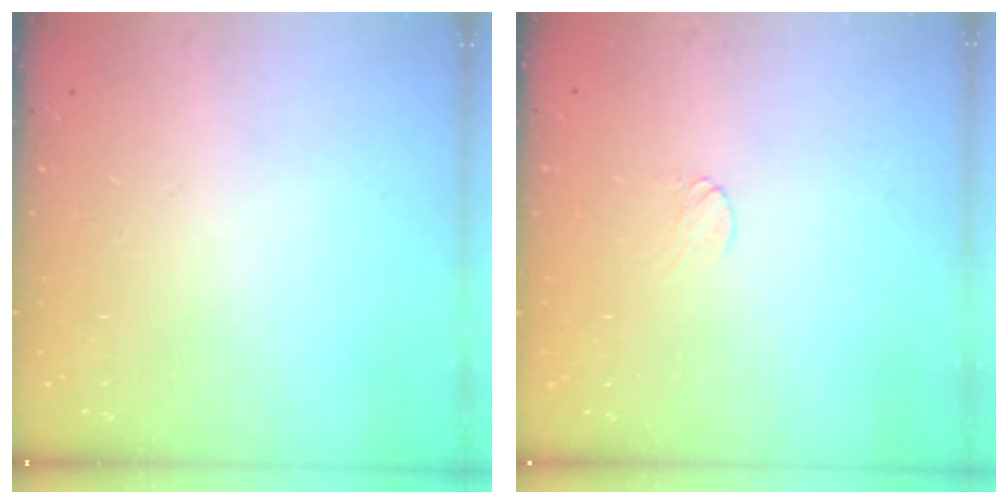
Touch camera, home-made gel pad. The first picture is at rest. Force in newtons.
{"total": 3.1, "press": 3.1, "slide": 0.3}